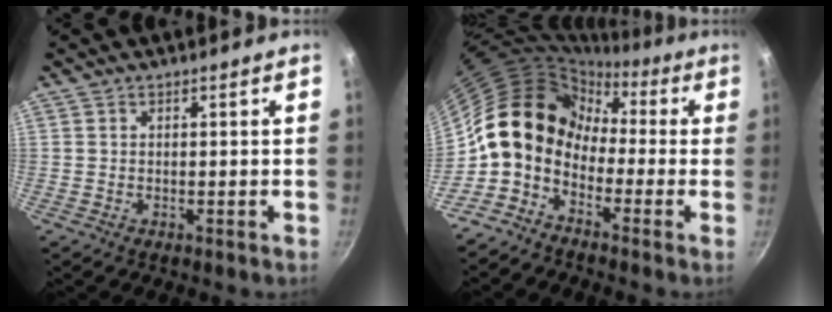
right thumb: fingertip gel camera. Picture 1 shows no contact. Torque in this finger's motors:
{"motor_torque": [1.78, 3.24, 1.43, -1.34, 0.55]}